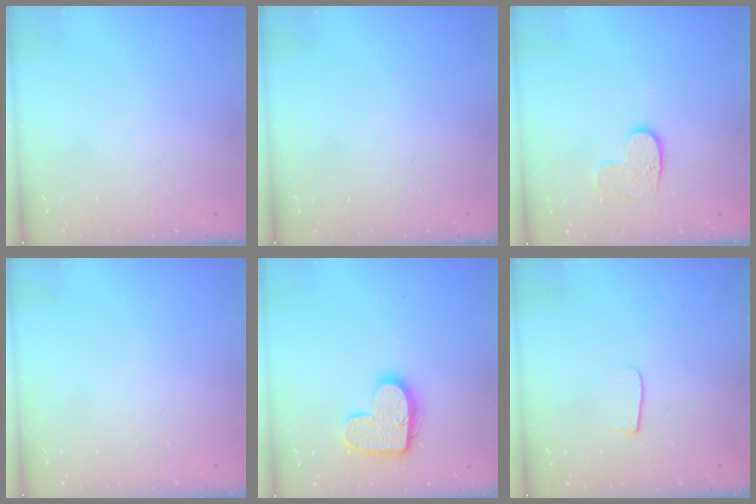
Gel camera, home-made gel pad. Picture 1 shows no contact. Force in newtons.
{"total": 0.0}
{"total": 6.6, "press": 6.6, "slide": 0.3}
{"total": 0.0}
{"total": 13.8, "press": 13.8, "slide": 0.7}
{"total": 6.0, "press": 6.0, "slide": 0.6}